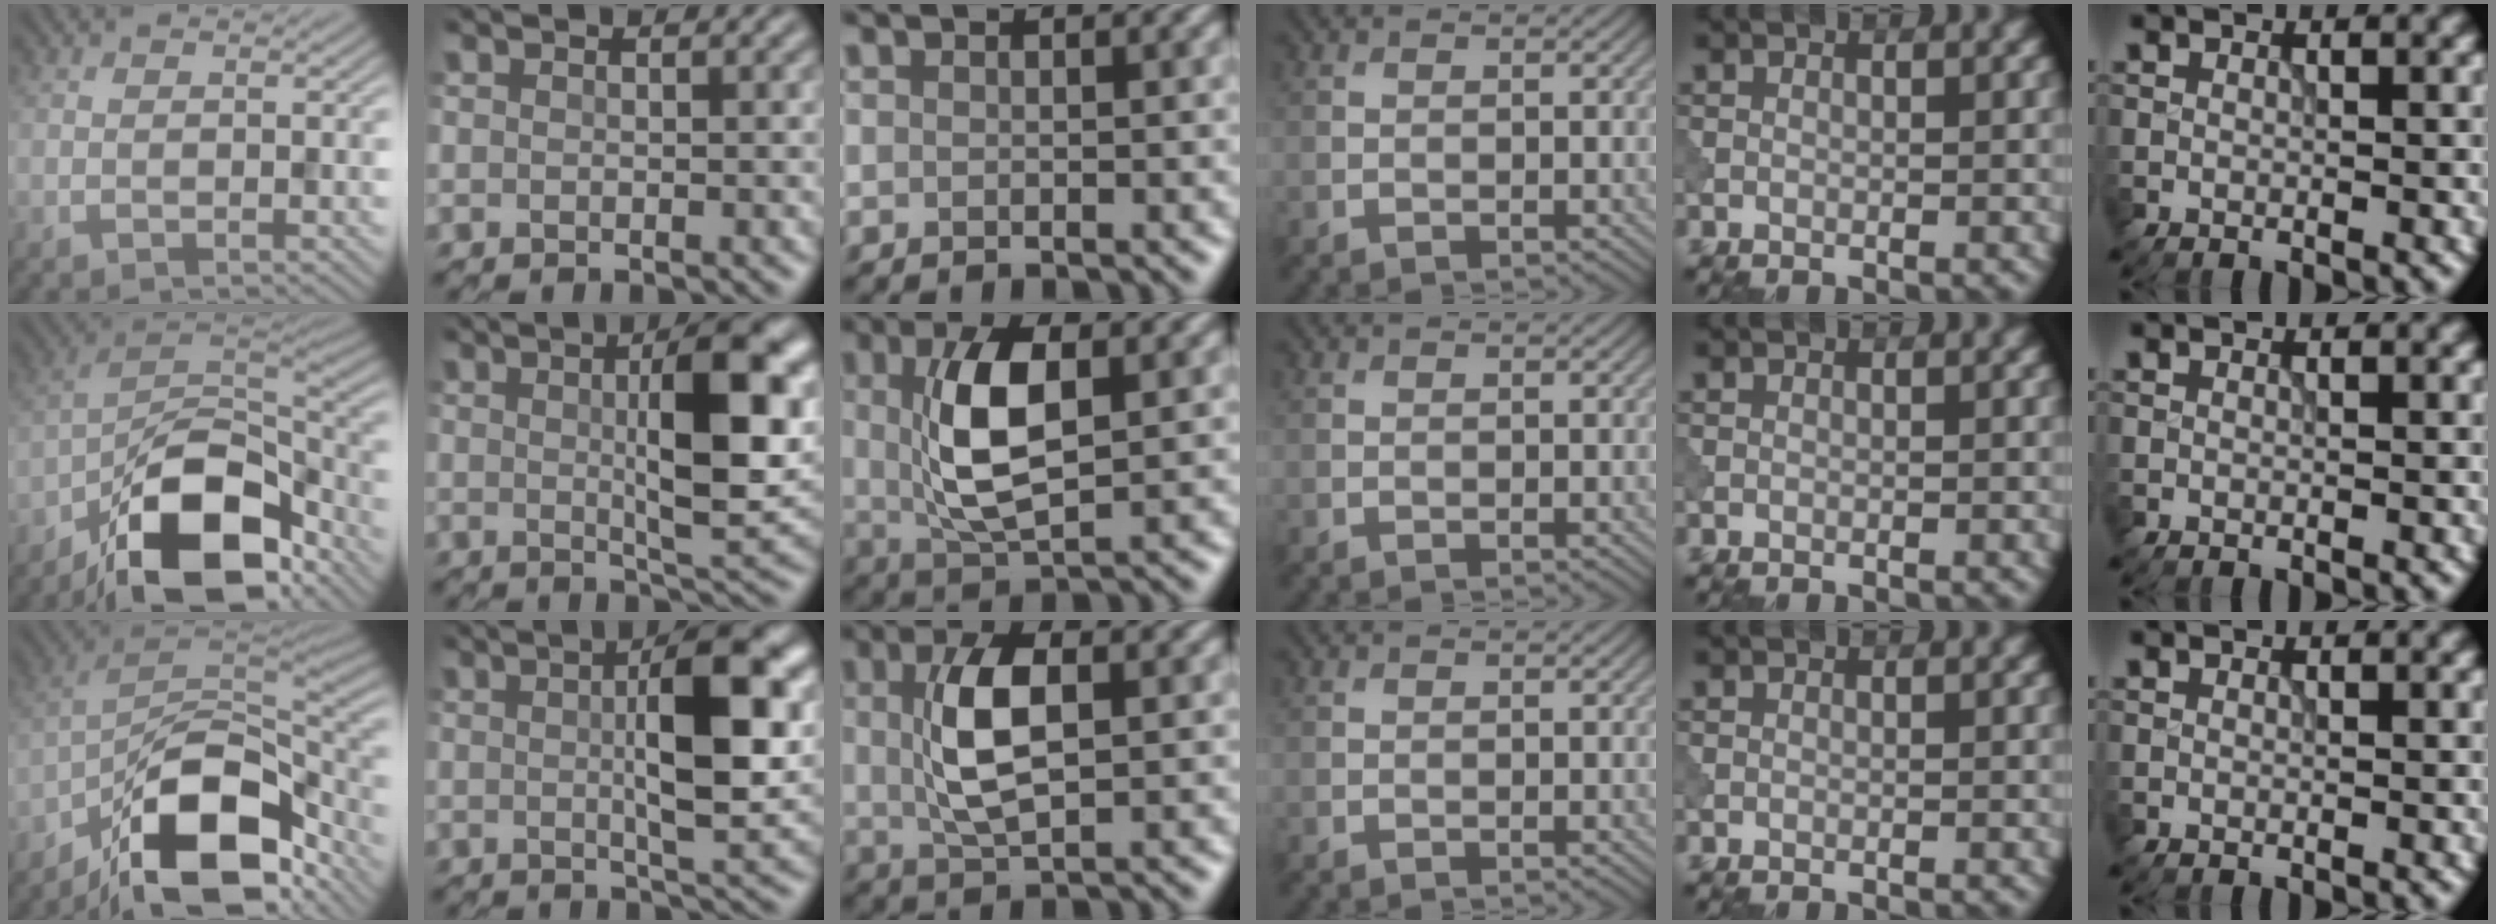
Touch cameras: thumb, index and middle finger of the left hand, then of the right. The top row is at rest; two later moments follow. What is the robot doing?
{"motion": "shake", "object": "bell"}